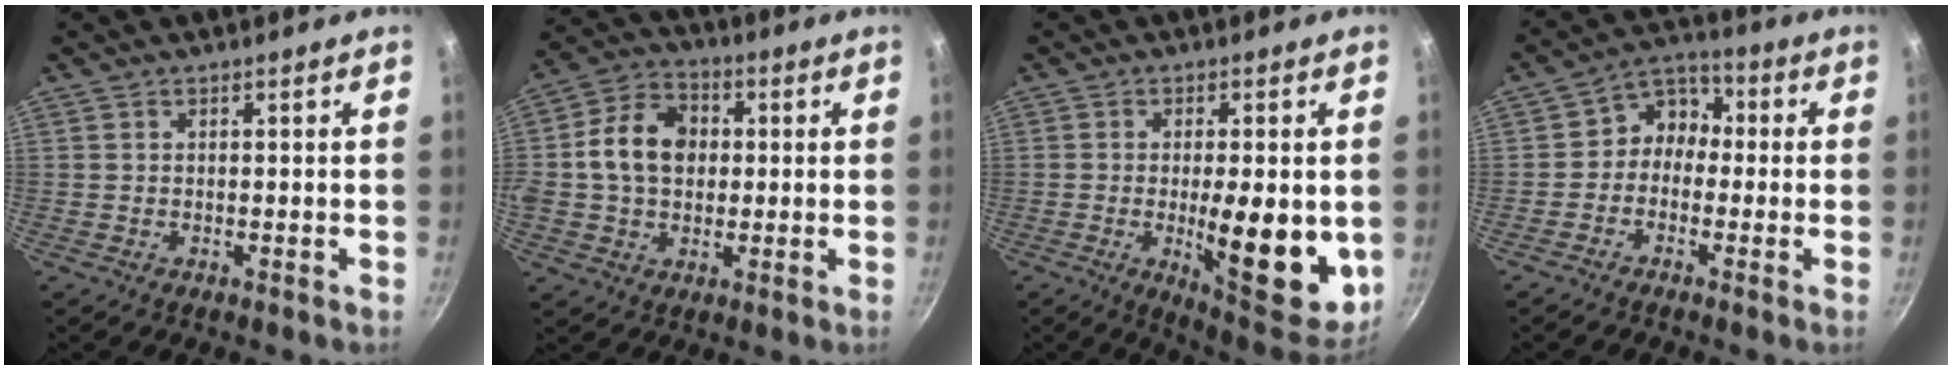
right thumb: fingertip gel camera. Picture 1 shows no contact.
{"total": 12.1, "force": [1.0, 9.4, 7.6], "torque": [-0.113, 0.017, 0.002]}
{"total": 16.4, "force": [-2.1, 5.7, 15.3], "torque": [-0.185, -0.012, -0.020]}
{"total": 6.6, "force": [-0.8, 5.6, 3.5], "torque": [-0.022, 0.032, -0.037]}